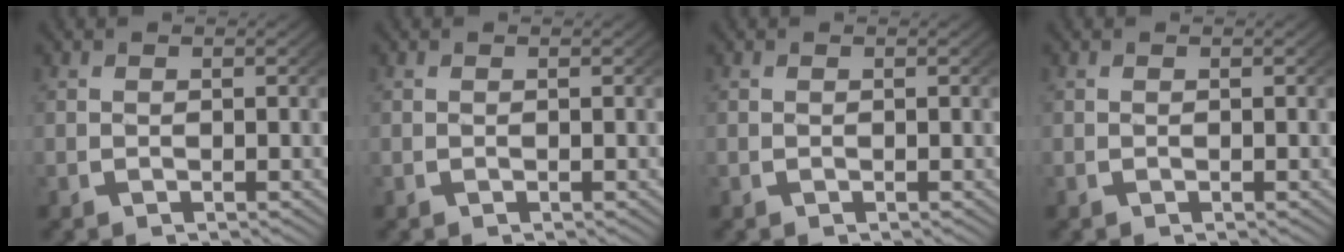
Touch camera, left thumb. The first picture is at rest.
{"total": 0.0}
{"total": 0.0}
{"total": 0.0}